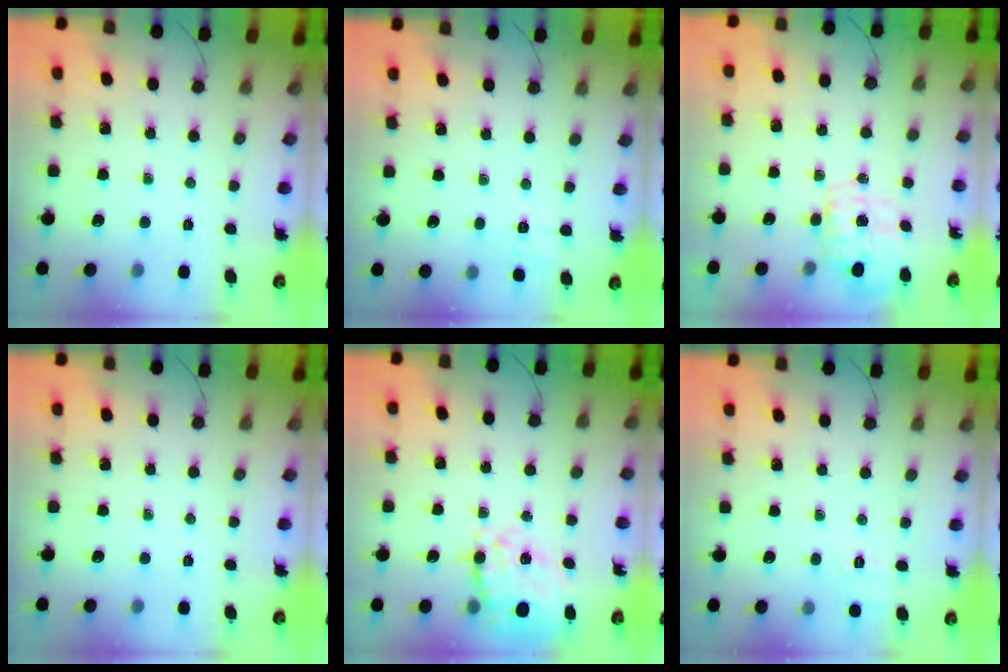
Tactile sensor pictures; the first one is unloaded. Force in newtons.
{"total": 1.9, "press": 0.2, "slide": 1.9}
{"total": 2.8, "press": 2.6, "slide": 0.9}
{"total": 0.0}
{"total": 12.1, "press": 11.4, "slide": 3.9}
{"total": 2.0, "press": 0.8, "slide": 1.8}